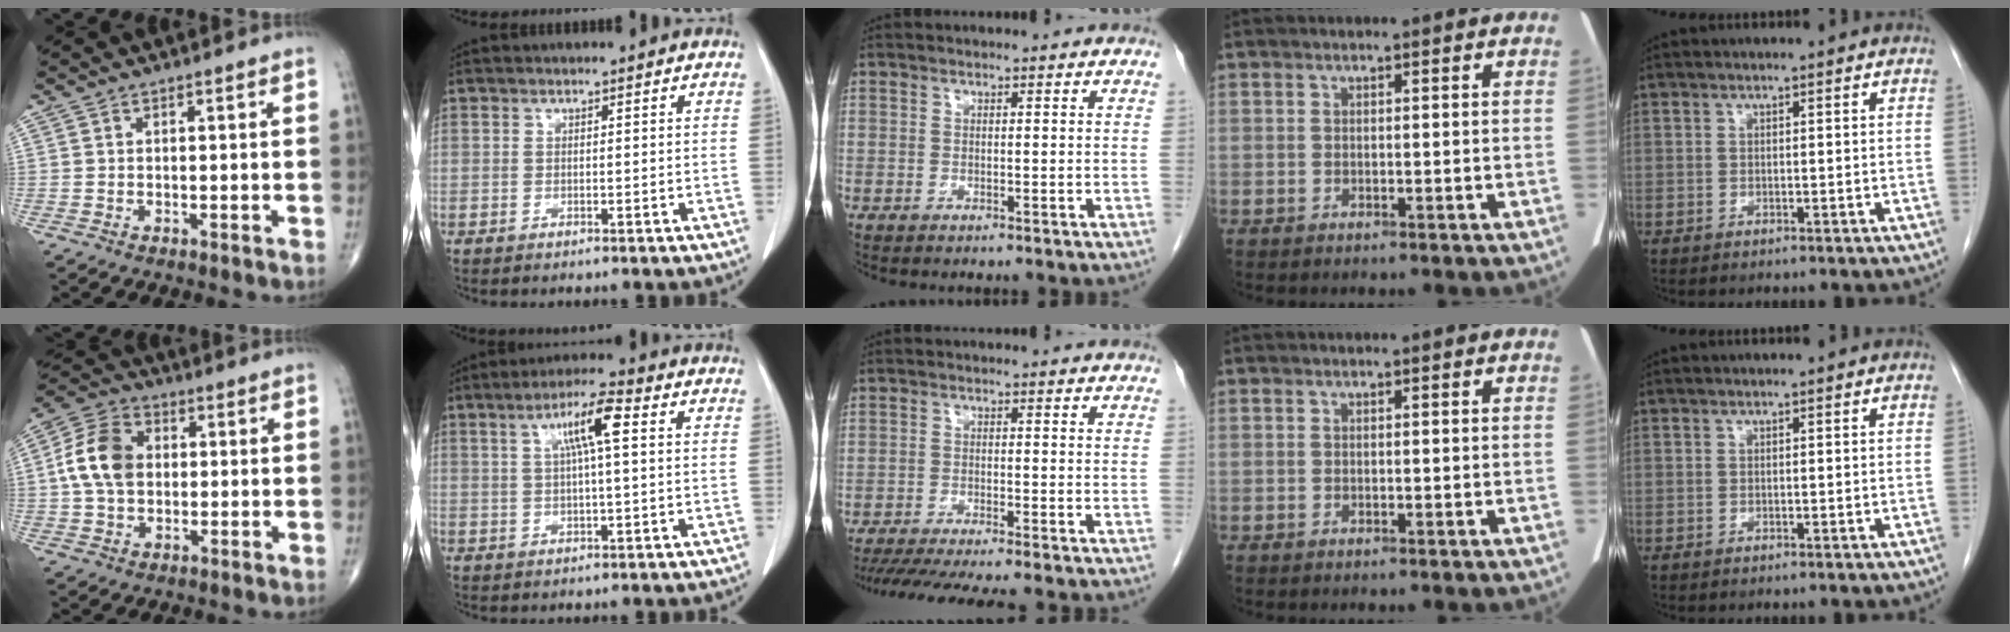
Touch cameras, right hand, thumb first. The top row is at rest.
{"thumb": {"total": 10.6, "force": [0.8, 7.6, 7.3], "torque": [-0.132, 0.019, 0.008]}, "index": {"total": 6.7, "force": [1.9, 0.5, 6.4], "torque": [-0.117, 0.013, 0.031]}, "middle": {"total": 11.3, "force": [-9.9, -0.4, 5.5], "torque": [-0.070, -0.022, -0.149]}}